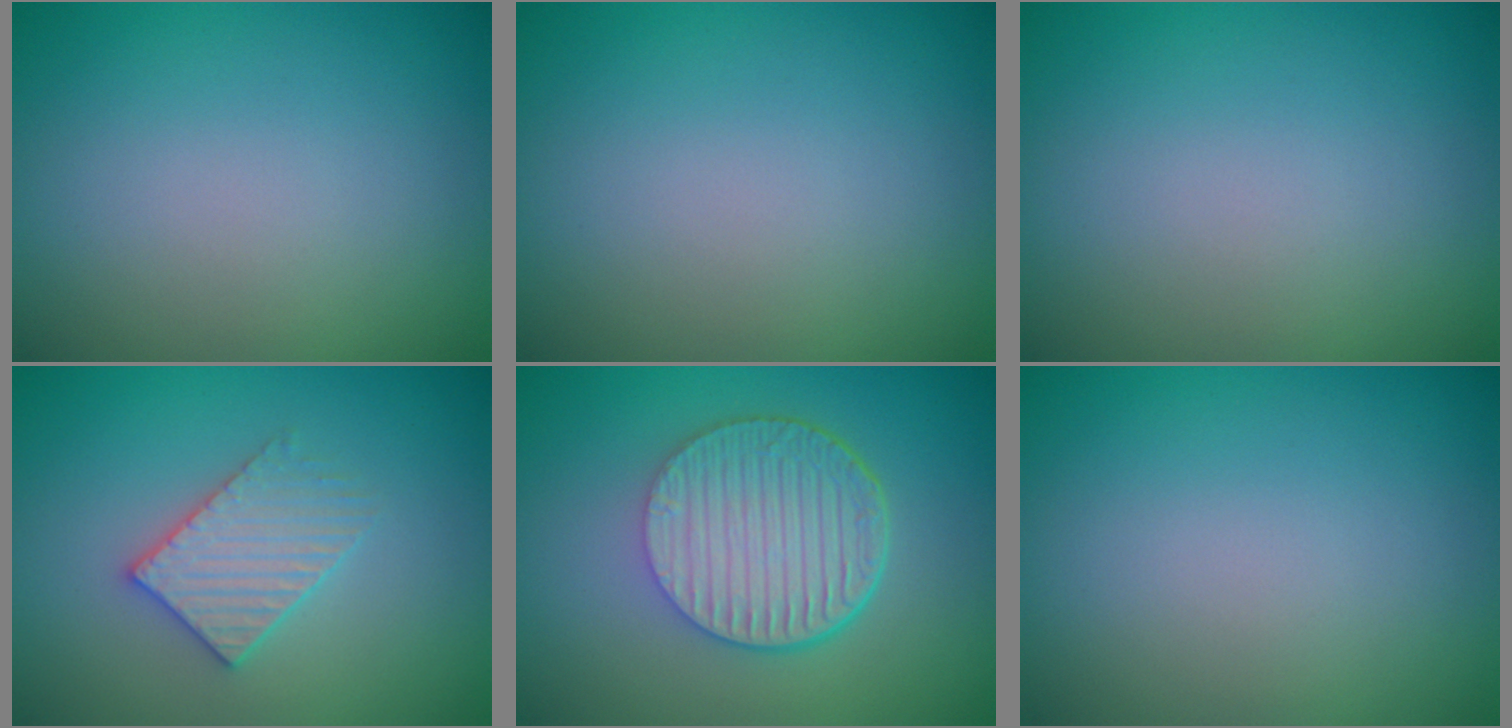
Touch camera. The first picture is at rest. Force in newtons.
{"total": 0.0}
{"total": 0.0}
{"total": 3.0, "press": 3.0, "slide": 0.5}
{"total": 6.7, "press": 4.6, "slide": 4.9}
{"total": 0.0}